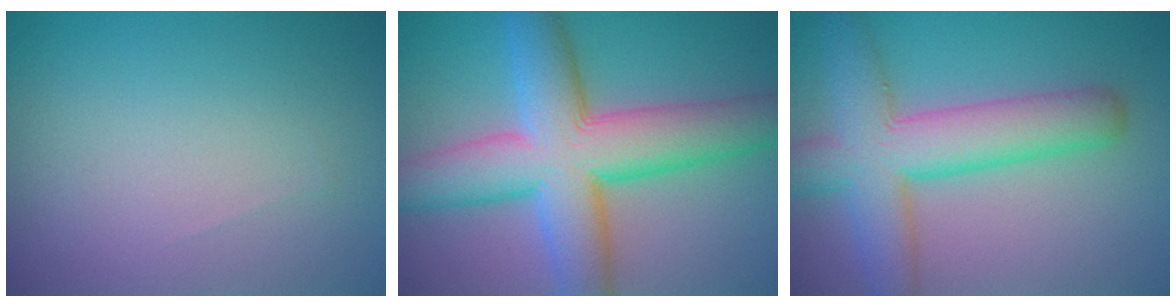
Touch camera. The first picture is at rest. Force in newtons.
{"total": 11.2, "press": 11.2, "slide": 0.5}
{"total": 7.9, "press": 7.9, "slide": 0.3}